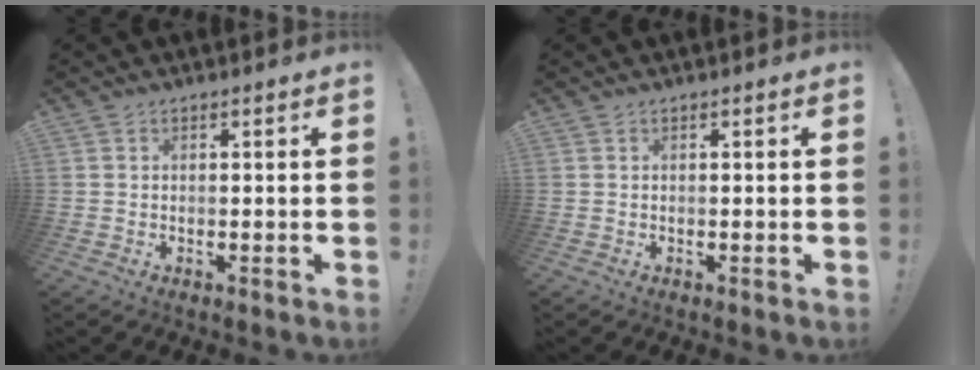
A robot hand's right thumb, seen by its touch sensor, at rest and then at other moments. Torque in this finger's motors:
{"motor_torque": [0.03, -0.06, 0.16, -0.05, -0.05]}